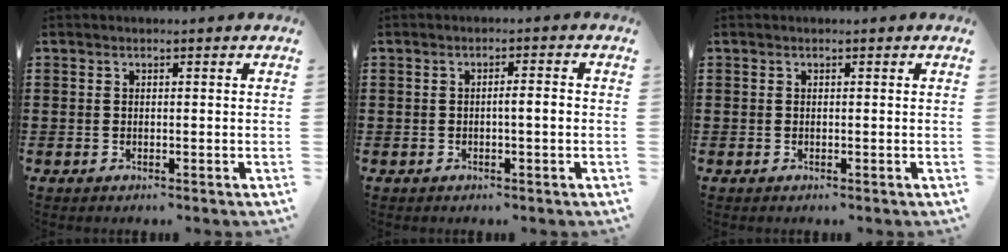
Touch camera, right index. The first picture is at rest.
{"total": 2.1, "force": [-0.4, 0.2, 2.1], "torque": [-0.036, 0.000, -0.008]}
{"total": 0.0}